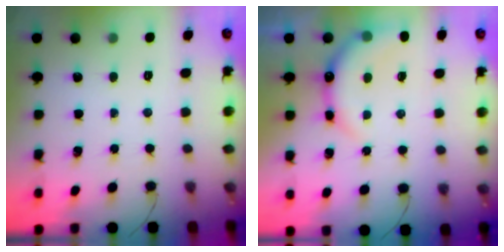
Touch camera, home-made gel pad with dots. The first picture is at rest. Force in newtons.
{"total": 9.0, "press": 9.0, "slide": 0.9}